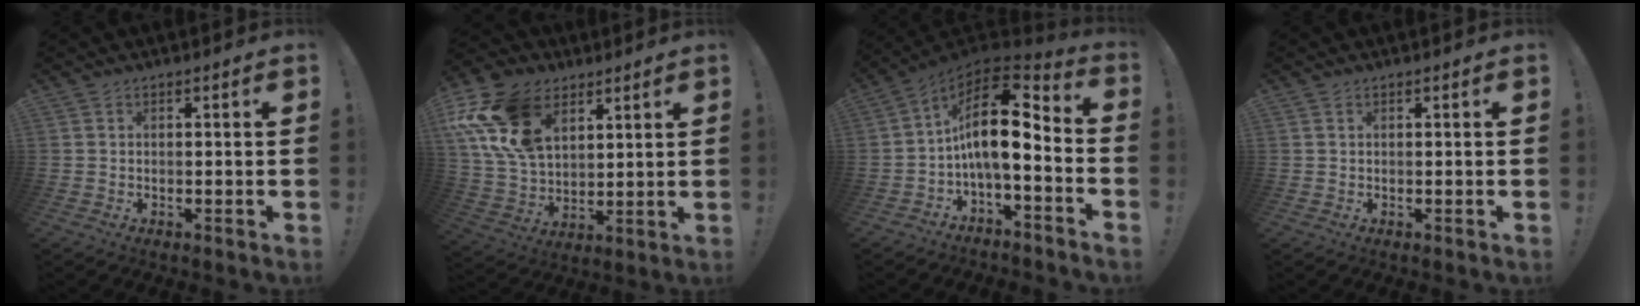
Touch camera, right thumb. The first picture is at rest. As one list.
[{"total": 20.7, "force": [9.3, 13.9, 12.2], "torque": [-0.240, -0.040, 0.178]}, {"total": 14.9, "force": [0.8, 6.7, 13.3], "torque": [-0.230, -0.009, 0.011]}, {"total": 0.0}]